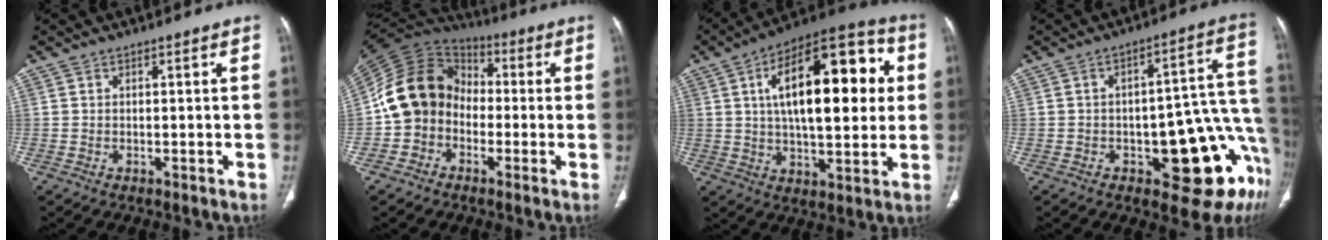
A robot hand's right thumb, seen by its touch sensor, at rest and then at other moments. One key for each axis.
{"total": 14.2, "fx": -2.3, "fy": 12.0, "fz": 7.3, "tx": -0.118, "ty": 0.049, "tz": -0.058}
{"total": 24.7, "fx": 5.0, "fy": 11.0, "fz": 21.5, "tx": -0.300, "ty": 0.017, "tz": 0.066}
{"total": 18.7, "fx": -6.8, "fy": 7.7, "fz": 15.6, "tx": -0.108, "ty": 0.055, "tz": -0.073}